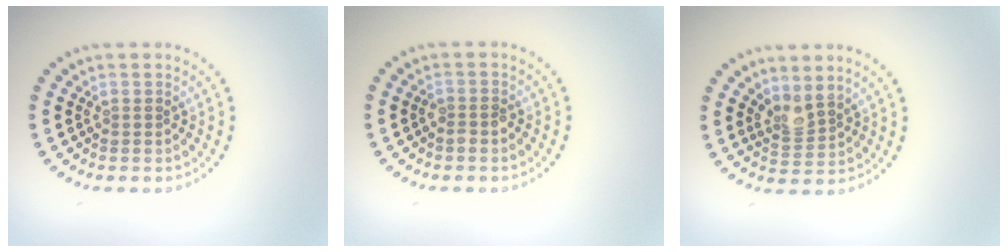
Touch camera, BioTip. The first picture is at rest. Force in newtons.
{"total": 1.1, "press": 1.1, "slide": 0.4}
{"total": 2.1, "press": 1.7, "slide": 1.3}